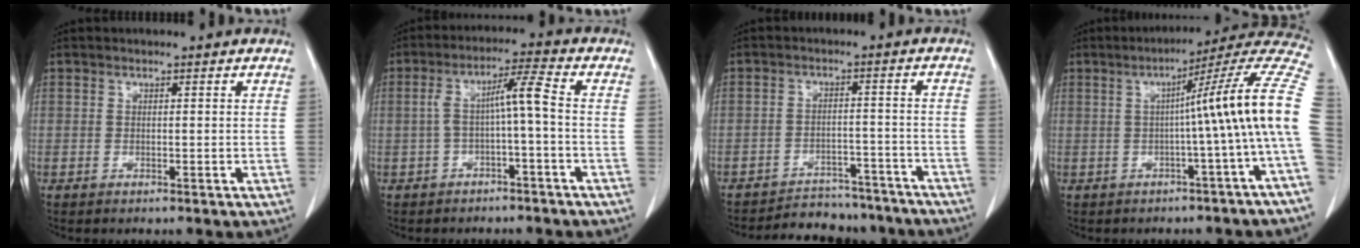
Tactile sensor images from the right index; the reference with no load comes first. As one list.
[{"total": 5.9, "force": [-0.7, 0.0, 5.9], "torque": [-0.109, 0.029, -0.009]}, {"total": 11.8, "force": [-11.0, 4.0, 1.5], "torque": [-0.011, 0.020, -0.136]}, {"total": 14.3, "force": [-0.4, -2.2, 14.1], "torque": [-0.165, 0.031, -0.017]}]